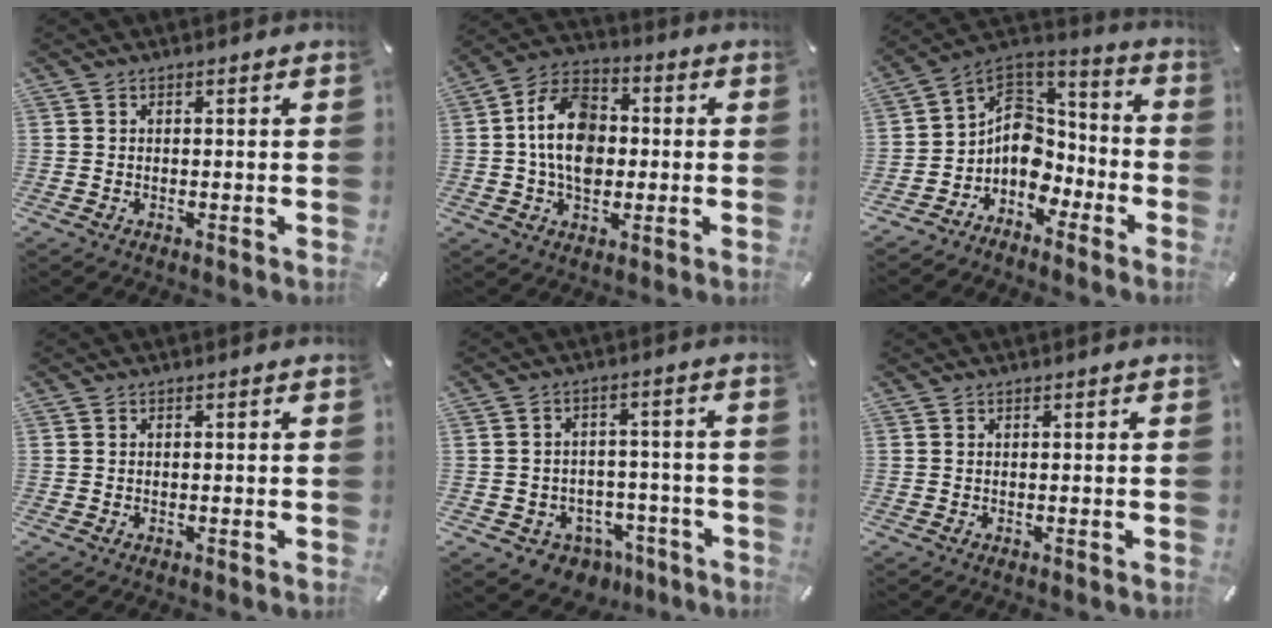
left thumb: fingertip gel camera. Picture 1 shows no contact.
{"total": 13.5, "force": [-0.3, 10.0, 9.1], "torque": [-0.185, 0.017, -0.006]}
{"total": 10.1, "force": [-3.0, 9.0, 3.4], "torque": [-0.066, 0.002, -0.047]}
{"total": 0.0}
{"total": 5.6, "force": [-2.2, 5.1, 0.7], "torque": [-0.023, 0.014, -0.034]}
{"total": 0.0}